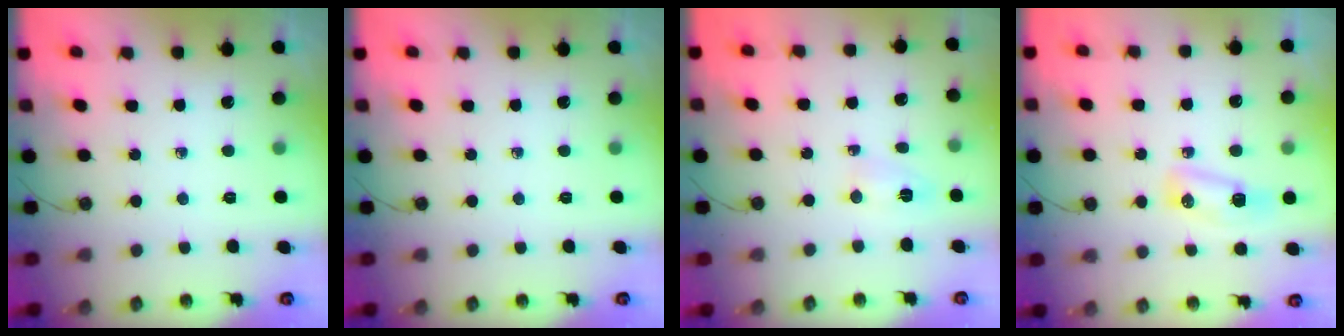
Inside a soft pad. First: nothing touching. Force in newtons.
{"total": 0.0}
{"total": 3.1, "press": 2.9, "slide": 1.1}
{"total": 6.3, "press": 6.3, "slide": 0.7}